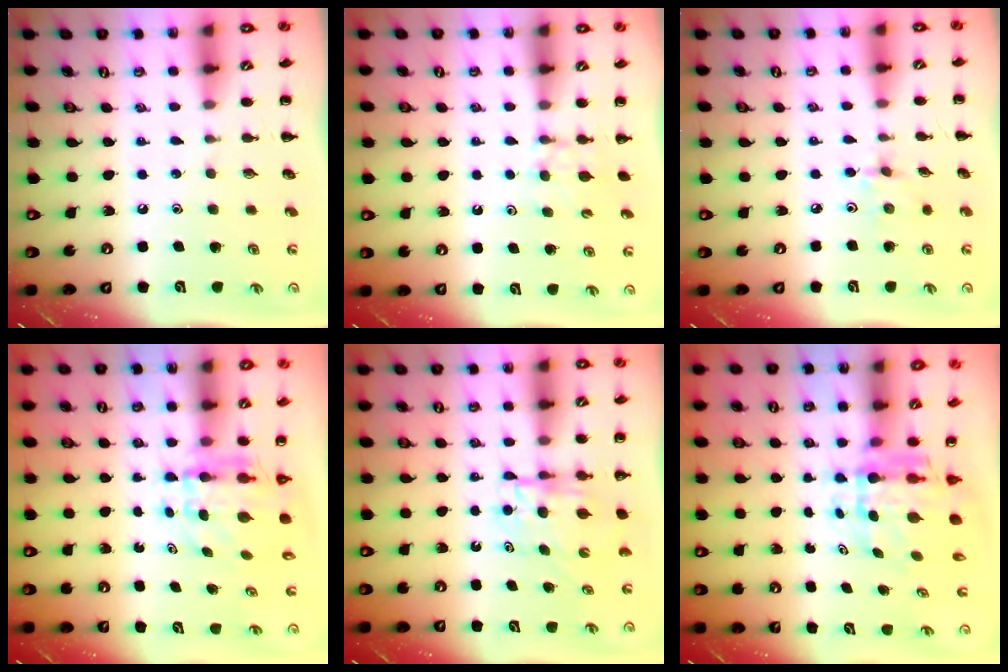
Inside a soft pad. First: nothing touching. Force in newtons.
{"total": 4.9, "press": 4.7, "slide": 1.4}
{"total": 3.0, "press": 2.8, "slide": 0.9}
{"total": 5.5, "press": 5.4, "slide": 0.9}
{"total": 5.0, "press": 5.0, "slide": 0.1}
{"total": 6.2, "press": 5.9, "slide": 2.0}